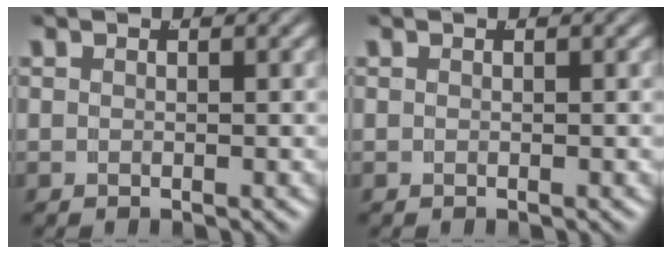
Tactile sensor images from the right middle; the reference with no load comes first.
{"total": 0.0}